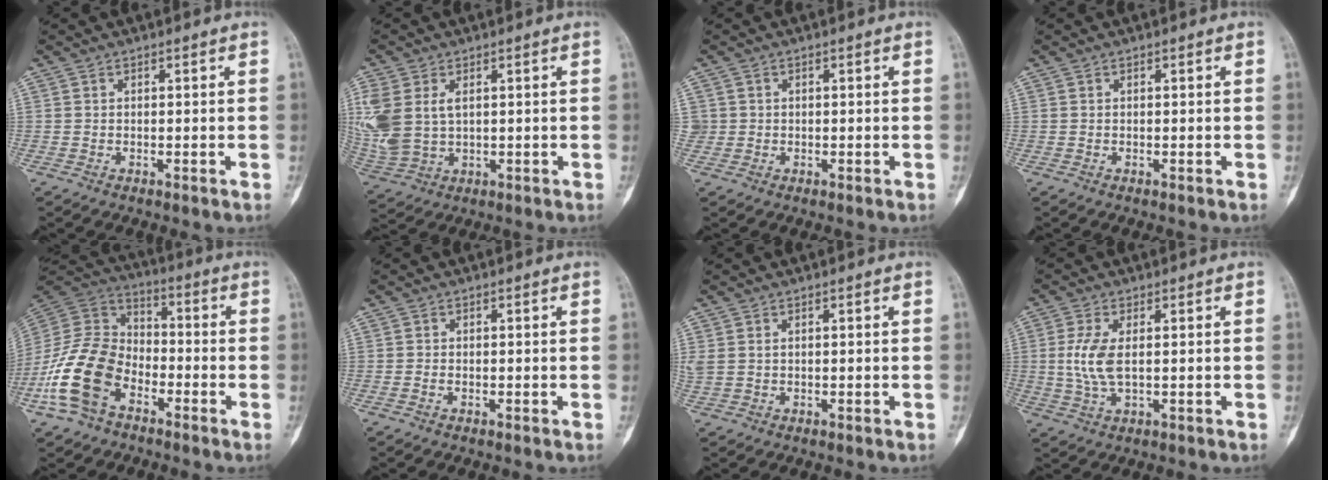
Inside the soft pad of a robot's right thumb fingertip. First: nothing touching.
{"total": 13.9, "force": [2.6, 9.6, 9.7], "torque": [-0.258, -0.002, 0.069]}
{"total": 1.7, "force": [0.3, 1.7, 0.1], "torque": [0.011, 0.004, 0.004]}
{"total": 0.0}
{"total": 16.4, "force": [-7.3, 10.6, 10.1], "torque": [-0.198, 0.053, -0.152]}
{"total": 0.6, "force": [-0.3, 0.4, 0.4], "torque": [-0.008, 0.003, -0.006]}
{"total": 2.2, "force": [0.6, 1.4, 1.5], "torque": [-0.051, 0.011, 0.021]}
{"total": 6.2, "force": [0.5, 2.6, 5.5], "torque": [-0.135, -0.004, 0.011]}